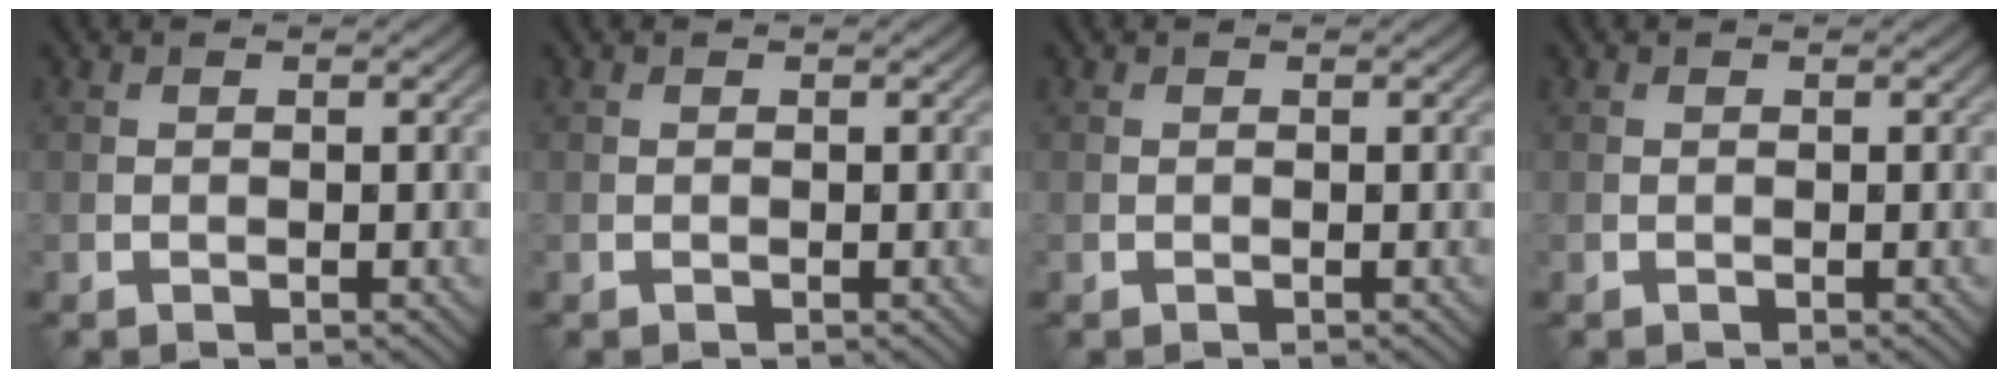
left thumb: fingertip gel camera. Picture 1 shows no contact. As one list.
[{"total": 0.0}, {"total": 0.0}, {"total": 0.0}]